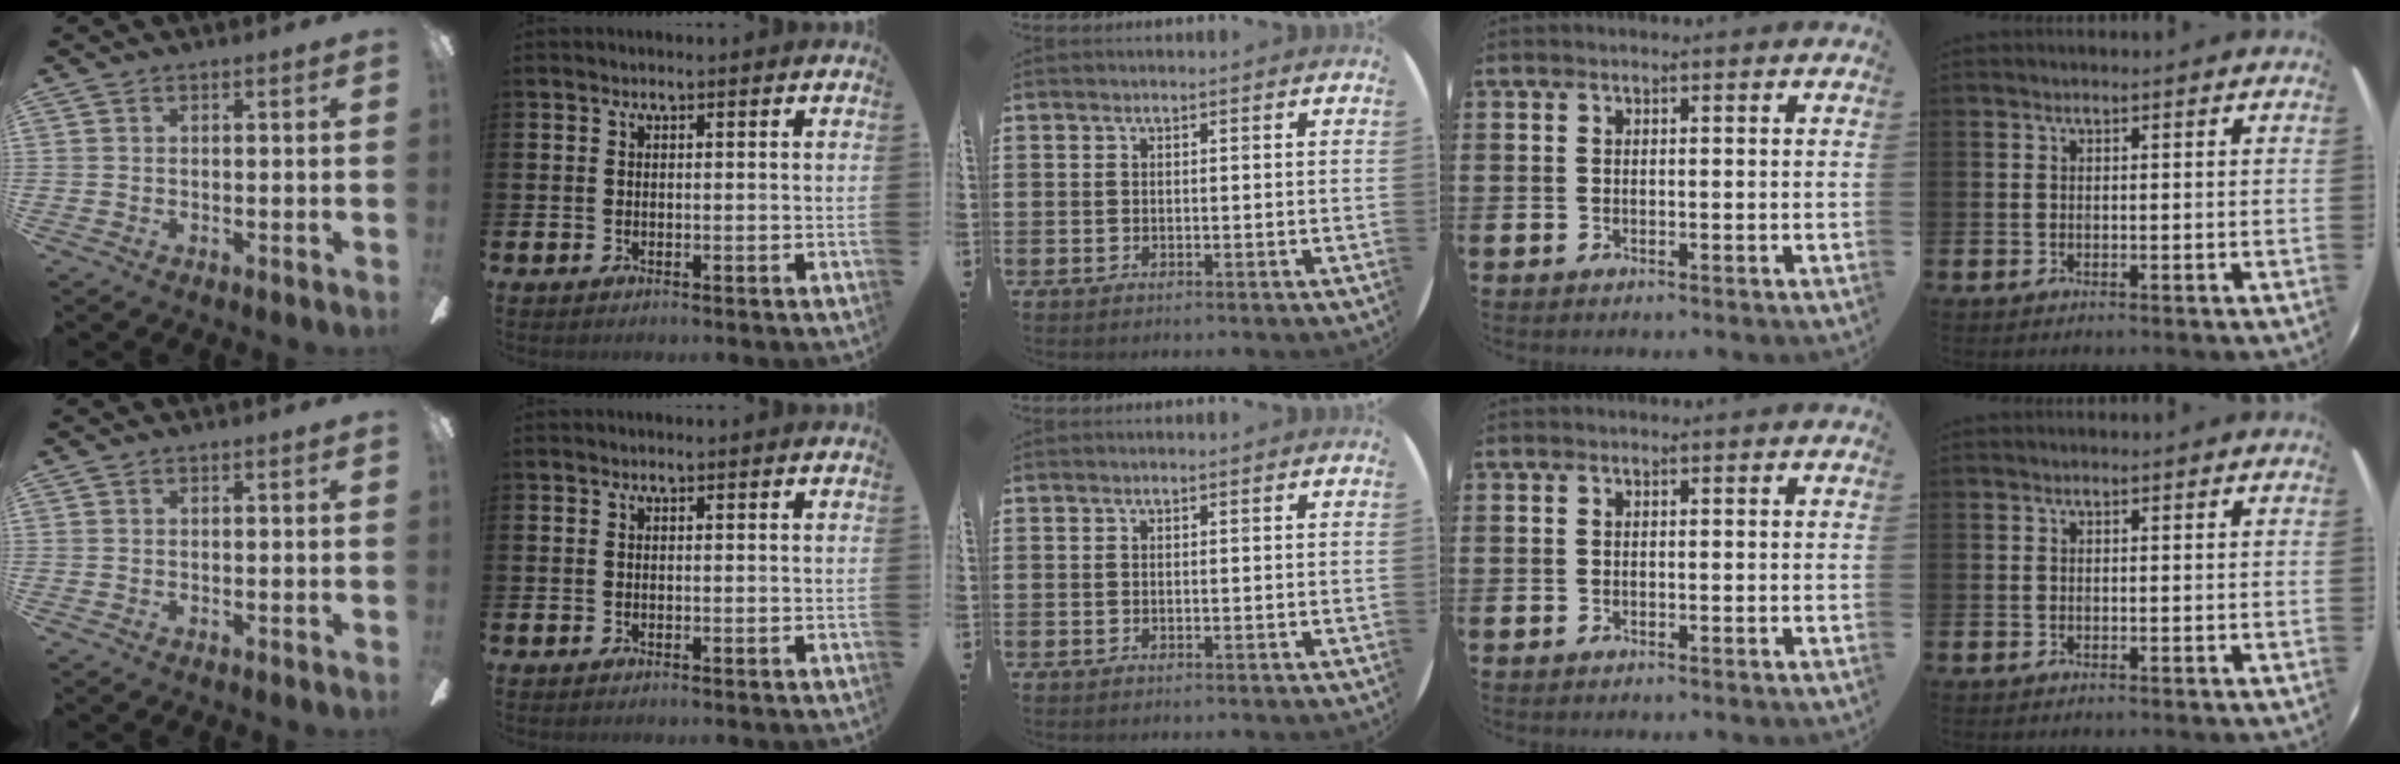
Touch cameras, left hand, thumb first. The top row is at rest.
{}